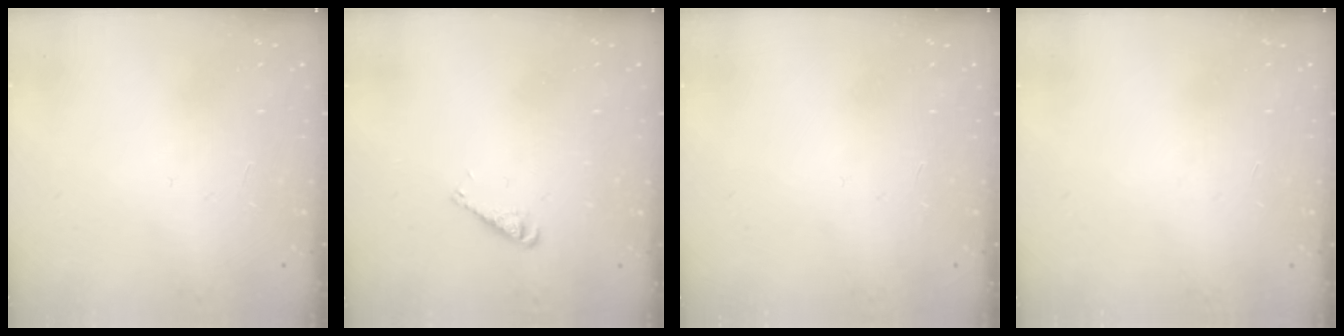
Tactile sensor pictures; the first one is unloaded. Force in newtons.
{"total": 2.9, "press": 2.9, "slide": 0.3}
{"total": 0.0}
{"total": 0.0}